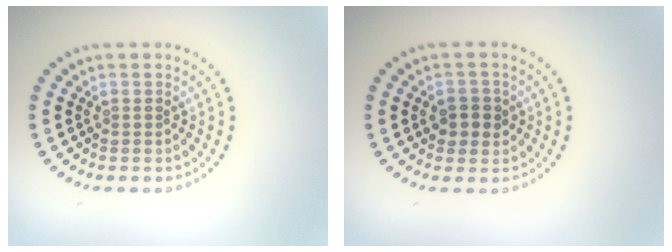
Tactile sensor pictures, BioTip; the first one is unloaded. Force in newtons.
{"total": 2.3, "press": 2.3, "slide": 0.6}